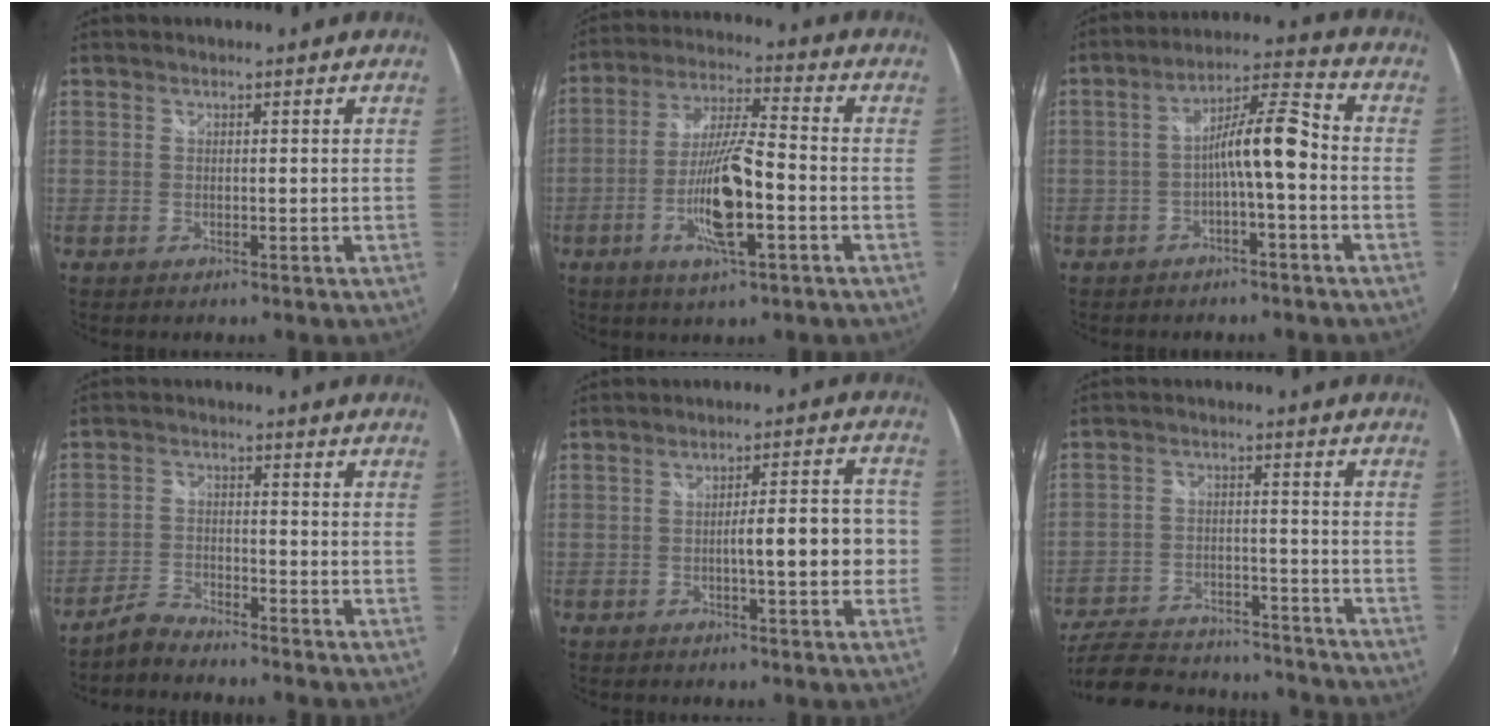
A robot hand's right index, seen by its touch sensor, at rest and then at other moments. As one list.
[{"total": 12.7, "force": [-4.3, 2.1, 11.8], "torque": [-0.237, -0.007, -0.081]}, {"total": 8.0, "force": [-2.2, 0.9, 7.6], "torque": [-0.143, 0.019, -0.037]}, {"total": 4.0, "force": [-3.8, 0.7, 0.9], "torque": [-0.031, 0.001, -0.077]}, {"total": 8.5, "force": [-1.6, 1.7, 8.2], "torque": [-0.125, 0.009, -0.018]}, {"total": 22.3, "force": [-18.7, 8.5, 8.5], "torque": [-0.193, 0.002, -0.256]}]